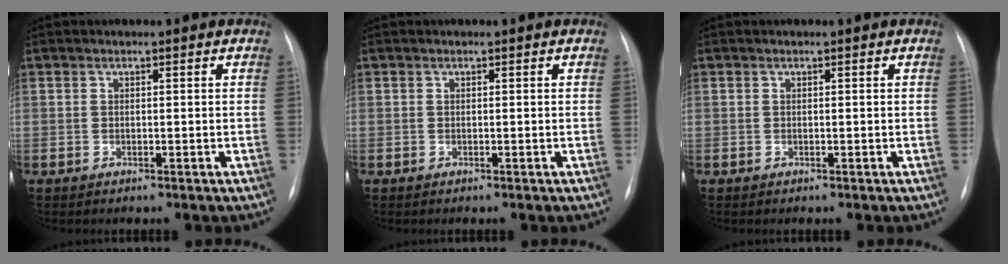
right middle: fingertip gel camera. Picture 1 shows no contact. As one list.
[{"total": 0.0}, {"total": 0.0}]